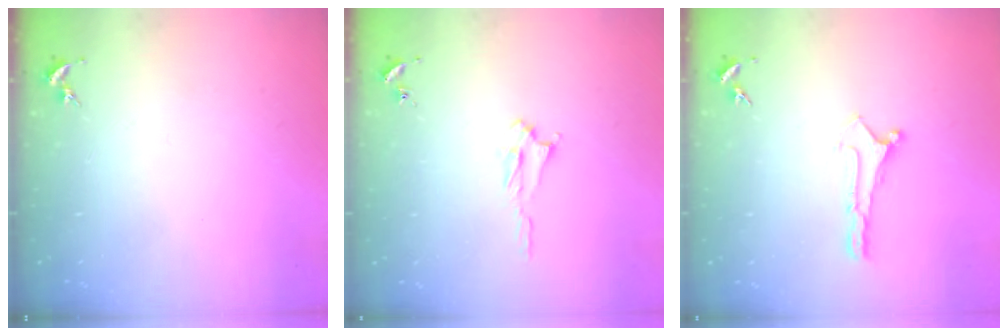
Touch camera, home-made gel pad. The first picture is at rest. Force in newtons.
{"total": 2.1, "press": 2.0, "slide": 0.3}
{"total": 0.0}